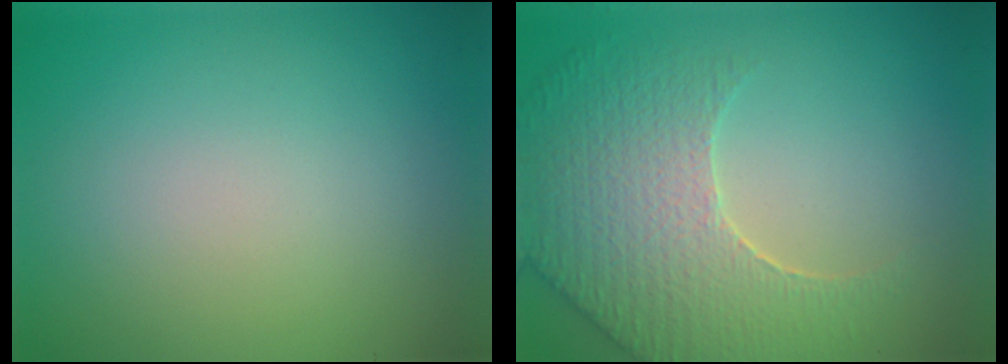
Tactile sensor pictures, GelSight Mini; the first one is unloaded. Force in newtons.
{"total": 6.8, "press": 5.4, "slide": 4.1}